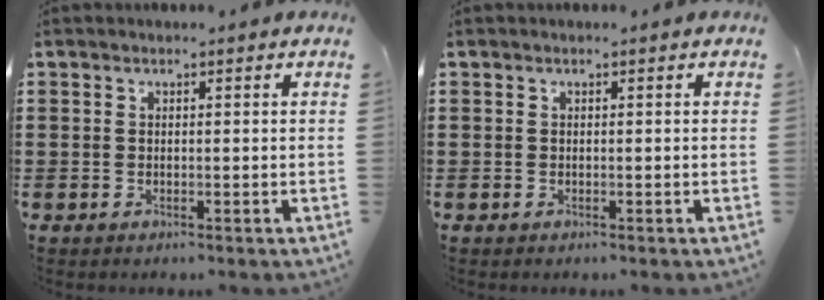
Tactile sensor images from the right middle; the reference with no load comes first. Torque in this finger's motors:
{"motor_torque": [0.37, -0.24, 0.05, 0.02]}